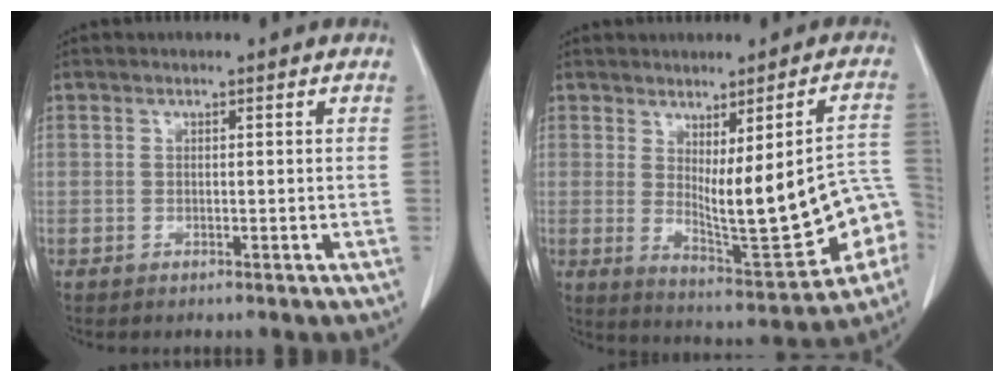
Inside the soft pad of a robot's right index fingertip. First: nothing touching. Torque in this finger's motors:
{"motor_torque": [1.54, 0.32, 0.49, 0.08]}